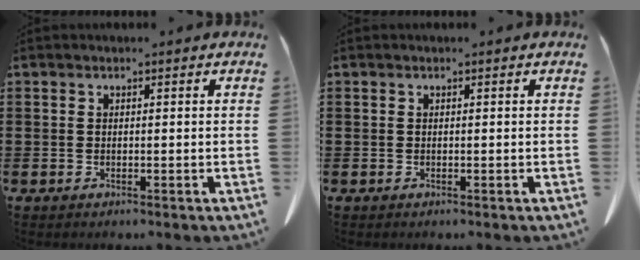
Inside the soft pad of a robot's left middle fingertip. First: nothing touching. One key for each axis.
{"total": 0.0}